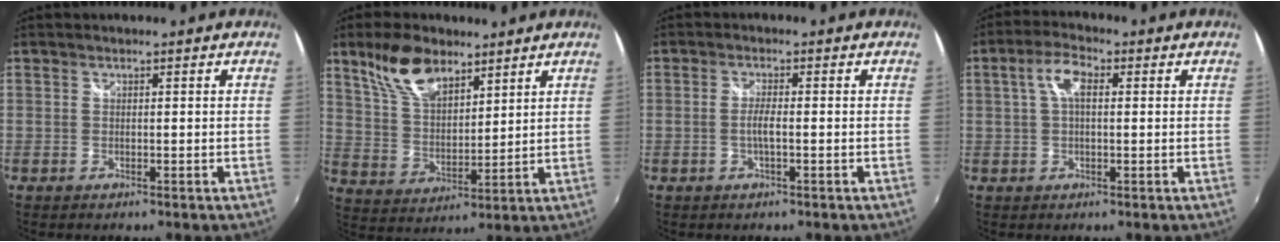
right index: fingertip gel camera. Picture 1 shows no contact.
{"total": 11.4, "force": [7.7, 5.4, 6.6], "torque": [-0.129, 0.019, 0.154]}
{"total": 2.2, "force": [-0.6, 0.2, 2.1], "torque": [-0.042, -0.002, -0.012]}
{"total": 5.3, "force": [1.1, 2.4, 4.7], "torque": [-0.092, 0.016, 0.018]}